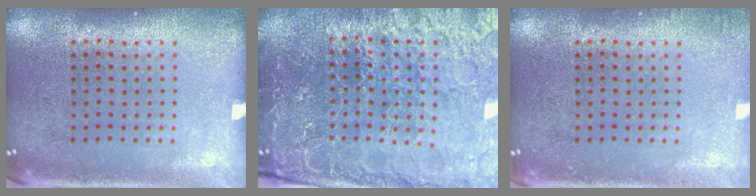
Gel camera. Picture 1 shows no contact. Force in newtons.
{"total": 5.1, "press": 4.7, "slide": 1.9}
{"total": 1.1, "press": 1.0, "slide": 0.2}